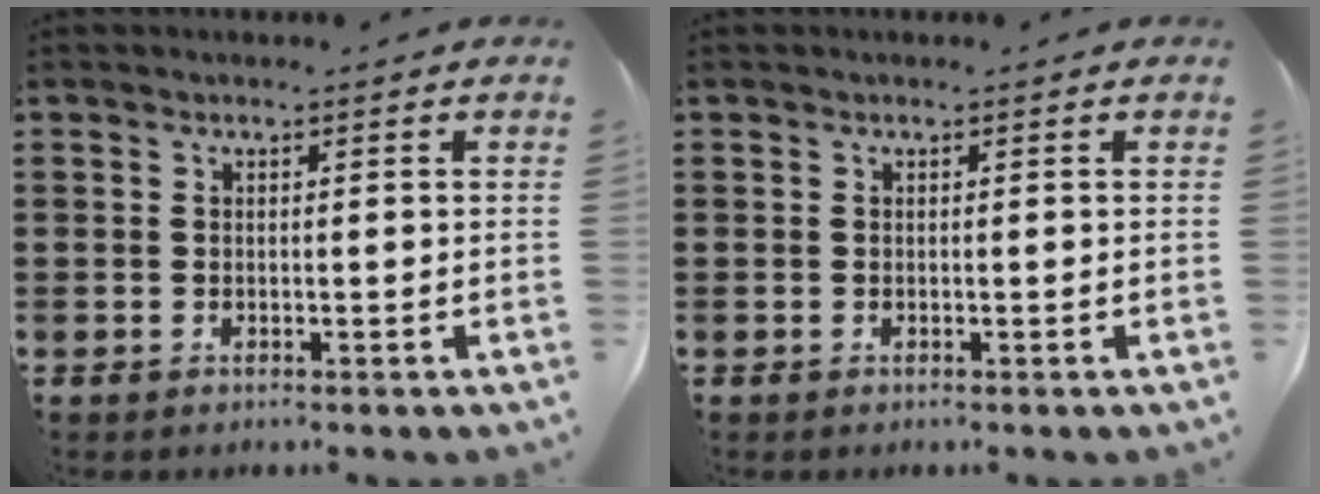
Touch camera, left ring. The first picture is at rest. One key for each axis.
{"total": 0.0}